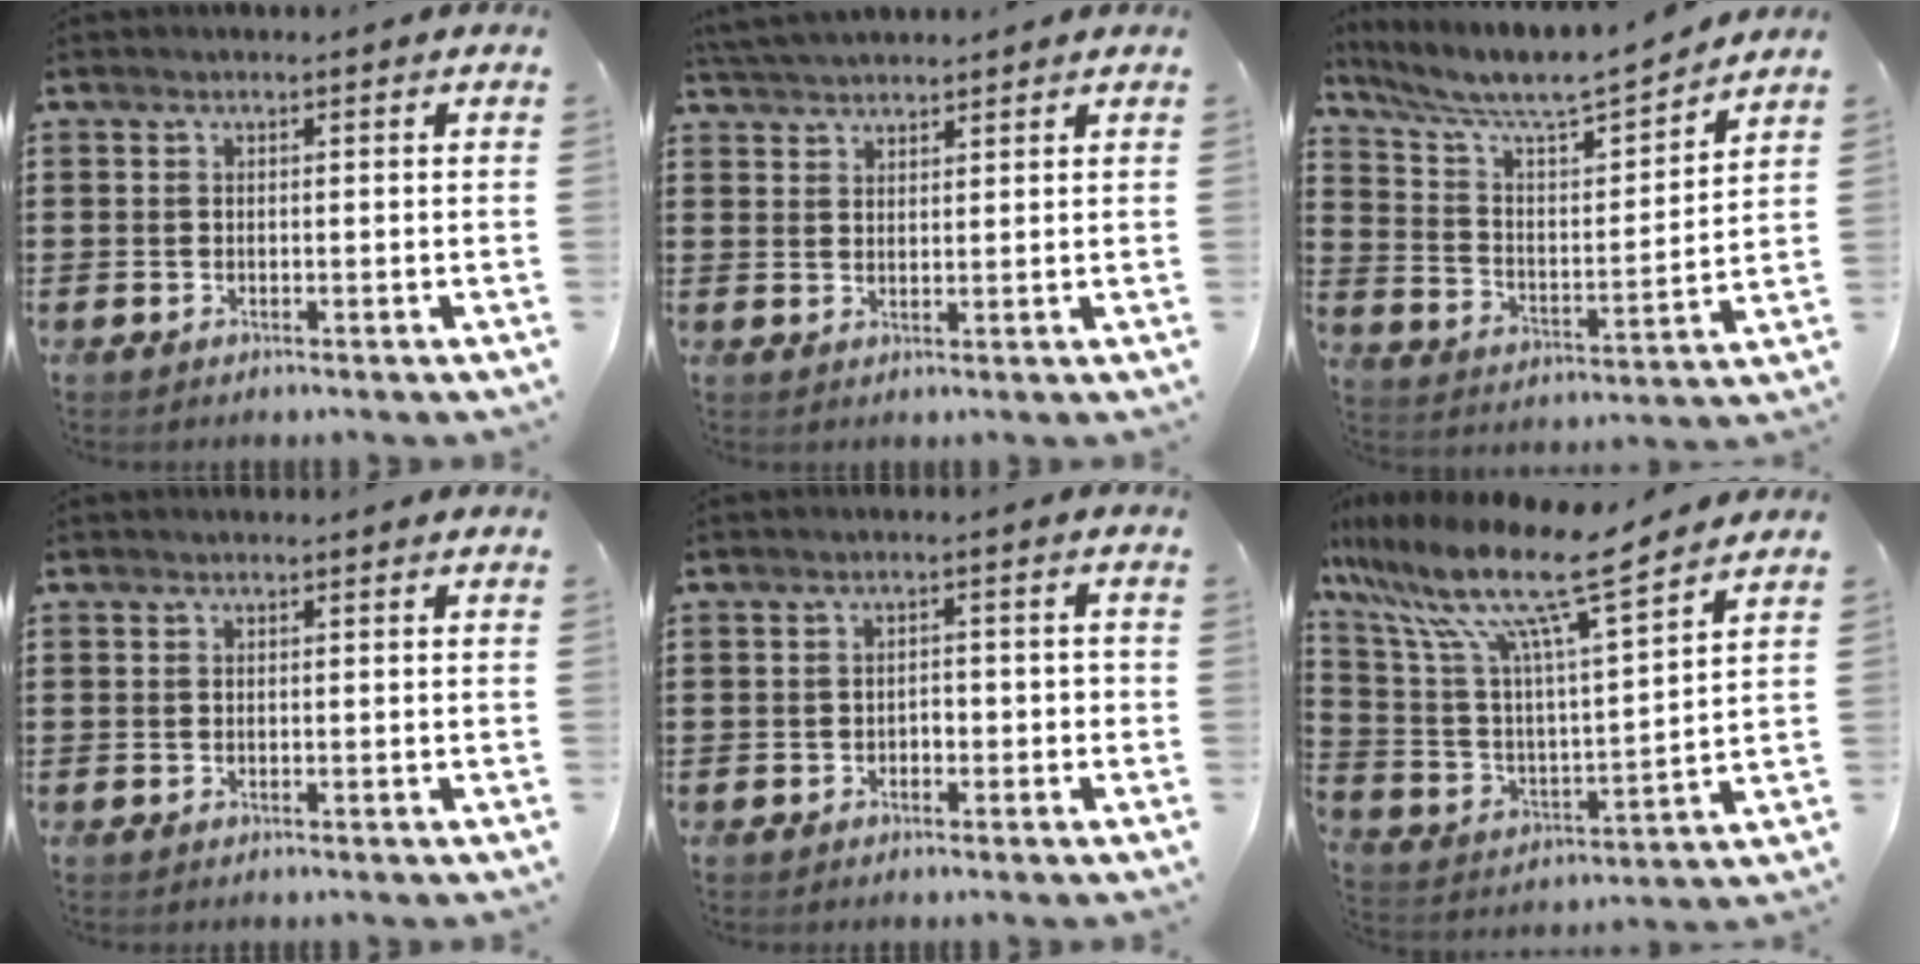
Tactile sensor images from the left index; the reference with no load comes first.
{"total": 3.6, "force": [3.5, 0.3, 0.6], "torque": [-0.021, -0.005, 0.068]}
{"total": 6.7, "force": [6.0, 0.7, 3.0], "torque": [-0.086, -0.044, 0.097]}
{"total": 0.0}
{"total": 1.8, "force": [-1.2, 1.0, 0.9], "torque": [-0.022, 0.004, -0.028]}
{"total": 13.7, "force": [10.3, 1.6, 8.9], "torque": [-0.210, -0.069, 0.167]}